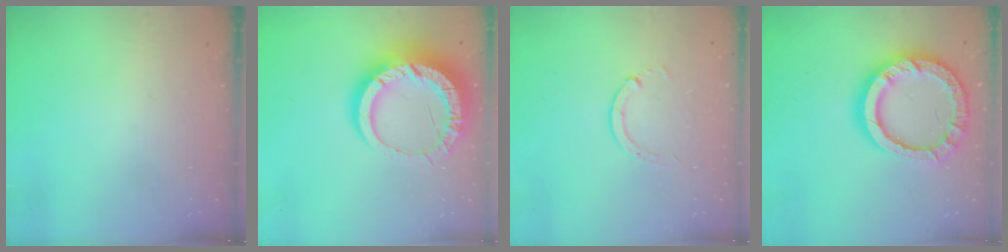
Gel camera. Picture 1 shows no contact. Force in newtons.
{"total": 16.0, "press": 15.9, "slide": 1.7}
{"total": 1.3, "press": 1.3, "slide": 0.2}
{"total": 16.9, "press": 16.8, "slide": 1.4}